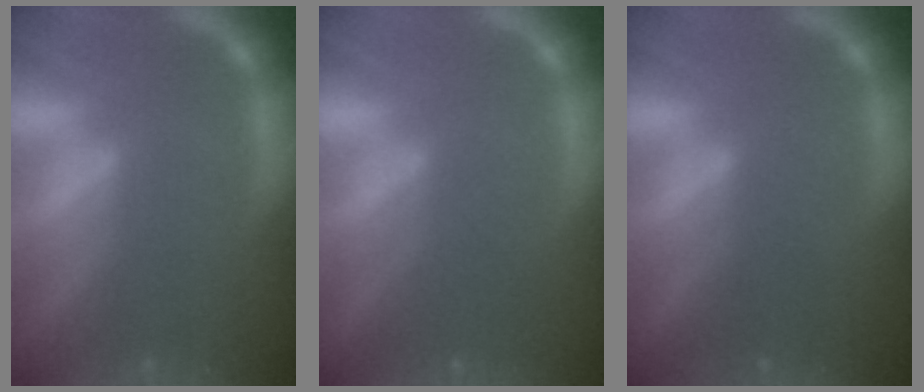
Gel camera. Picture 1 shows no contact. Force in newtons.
{"total": 2.5}
{"total": 1.5}